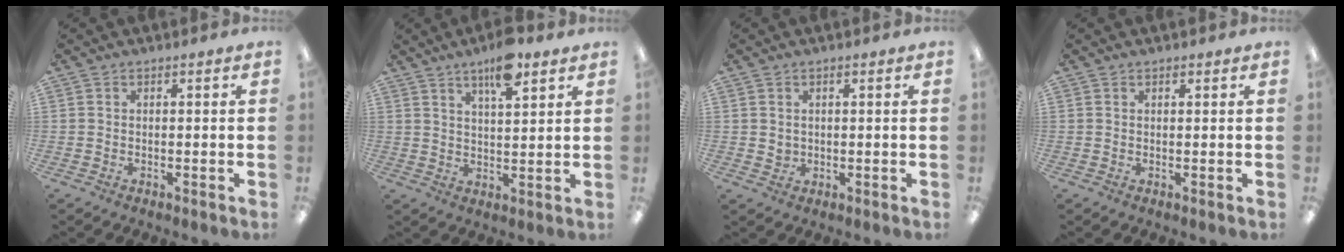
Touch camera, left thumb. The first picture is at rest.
{"total": 9.1, "force": [6.2, 2.6, 6.1], "torque": [-0.094, -0.030, 0.102]}
{"total": 1.7, "force": [0.8, 1.5, 0.3], "torque": [0.000, 0.000, 0.011]}
{"total": 0.6, "force": [0.5, 0.2, 0.1], "torque": [0.006, -0.003, 0.008]}